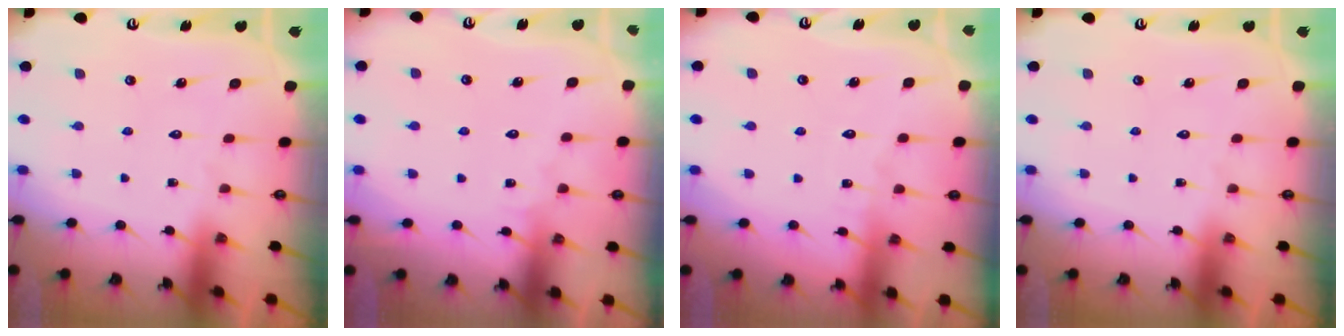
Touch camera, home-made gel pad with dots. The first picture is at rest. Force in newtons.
{"total": 2.7, "press": 2.7, "slide": 0.3}
{"total": 2.4, "press": 2.4, "slide": 0.3}
{"total": 0.0}